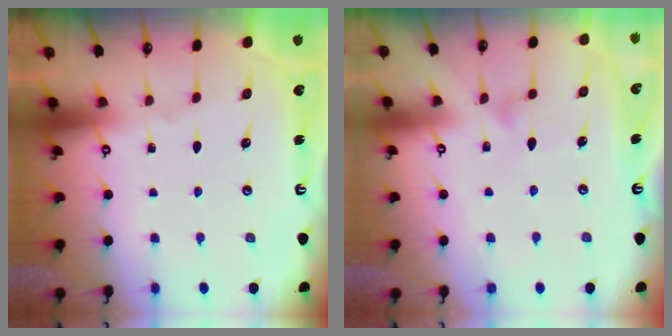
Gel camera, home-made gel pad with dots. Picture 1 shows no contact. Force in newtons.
{"total": 7.7, "press": 7.7, "slide": 0.5}